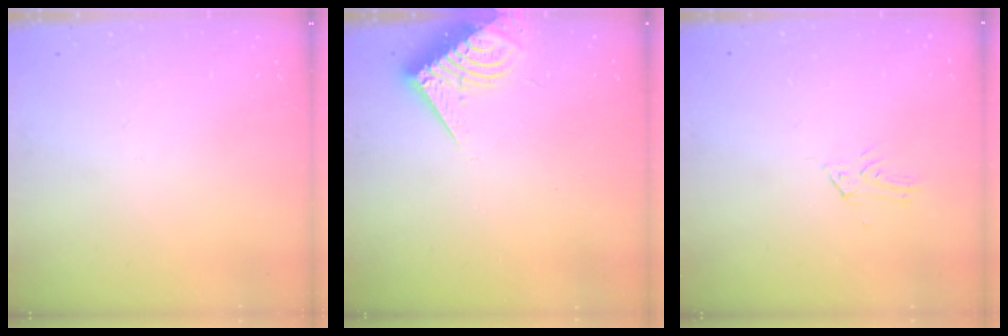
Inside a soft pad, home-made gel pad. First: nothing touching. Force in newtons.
{"total": 9.1, "press": 9.0, "slide": 0.8}
{"total": 4.3, "press": 4.3, "slide": 0.4}